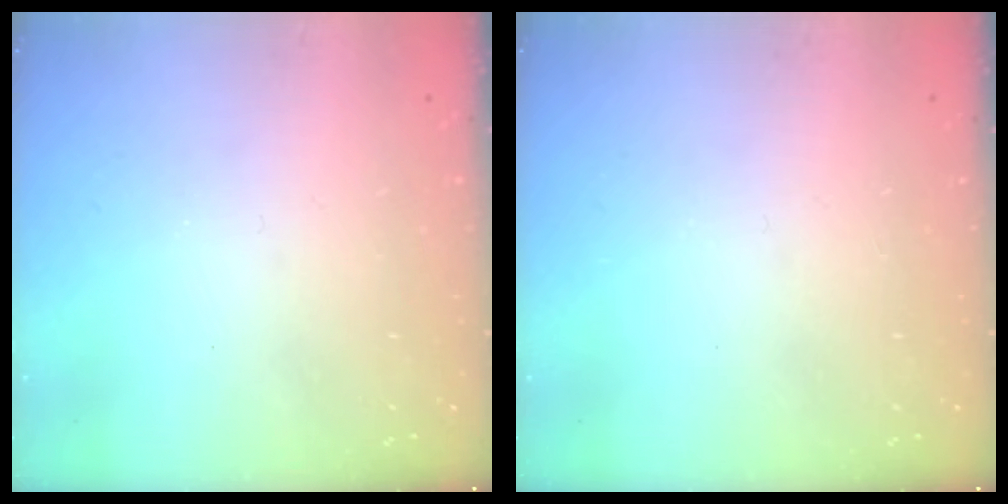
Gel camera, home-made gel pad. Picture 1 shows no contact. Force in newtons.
{"total": 0.0}